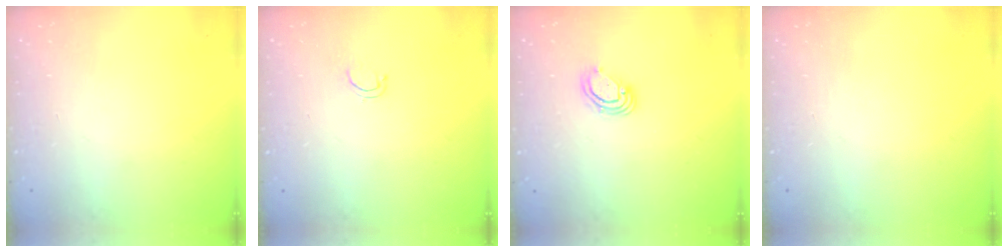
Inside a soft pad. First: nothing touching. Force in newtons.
{"total": 2.6, "press": 2.5, "slide": 0.4}
{"total": 4.1, "press": 4.1, "slide": 0.3}
{"total": 0.0}